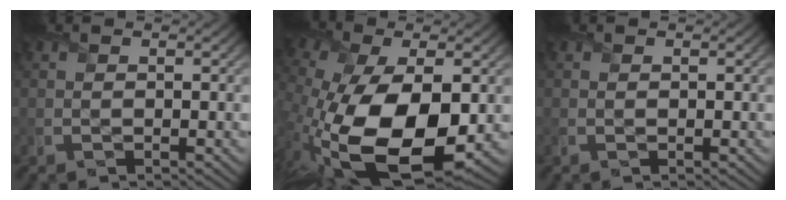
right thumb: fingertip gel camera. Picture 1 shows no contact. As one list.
[{"total": 18.3, "force": [-3.8, 10.0, 14.8], "torque": [-0.309, -0.060, -0.039]}, {"total": 0.6, "force": [0.1, 0.1, 0.5], "torque": [-0.011, 0.000, 0.000]}]